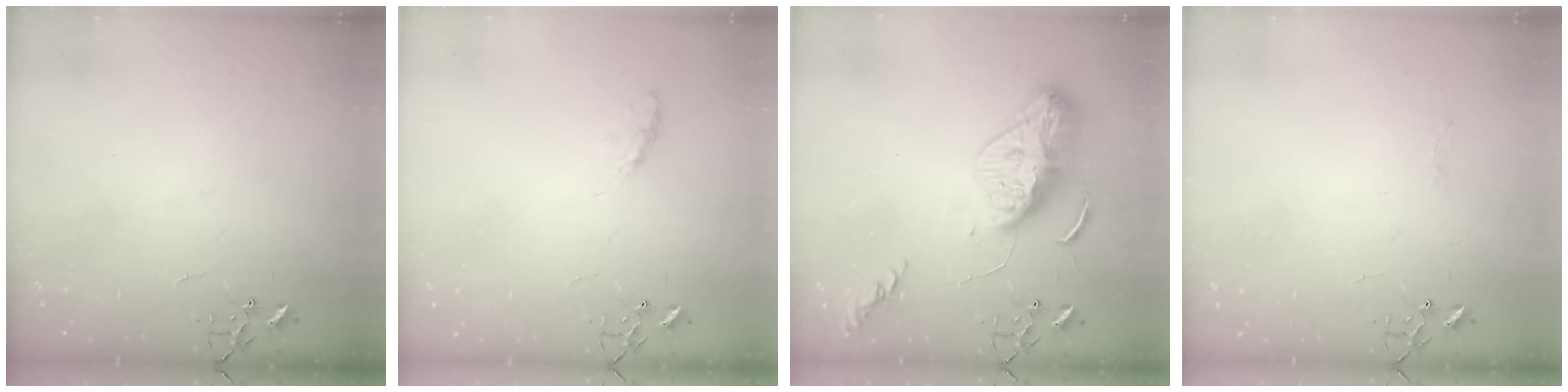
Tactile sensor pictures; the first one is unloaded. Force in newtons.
{"total": 5.0, "press": 5.0, "slide": 0.7}
{"total": 15.2, "press": 15.2, "slide": 1.3}
{"total": 2.5, "press": 2.5, "slide": 0.4}